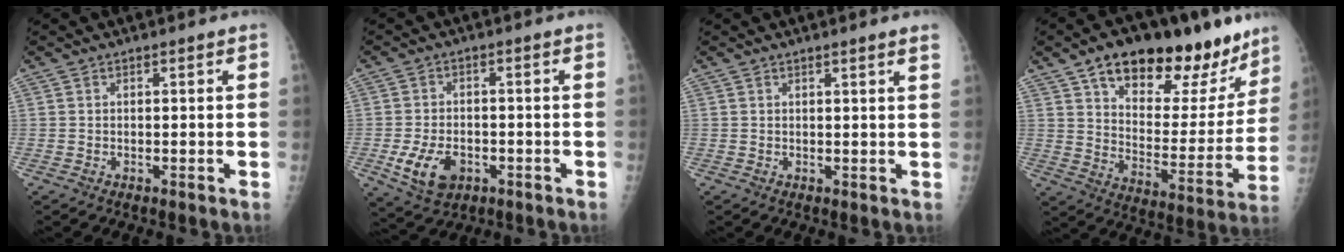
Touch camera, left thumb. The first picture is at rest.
{"total": 8.1, "force": [-2.8, 5.4, 5.3], "torque": [-0.090, 0.006, -0.039]}
{"total": 2.3, "force": [1.8, -0.4, 1.5], "torque": [-0.019, -0.005, 0.020]}
{"total": 25.5, "force": [17.0, 11.6, 15.1], "torque": [-0.166, -0.055, 0.258]}